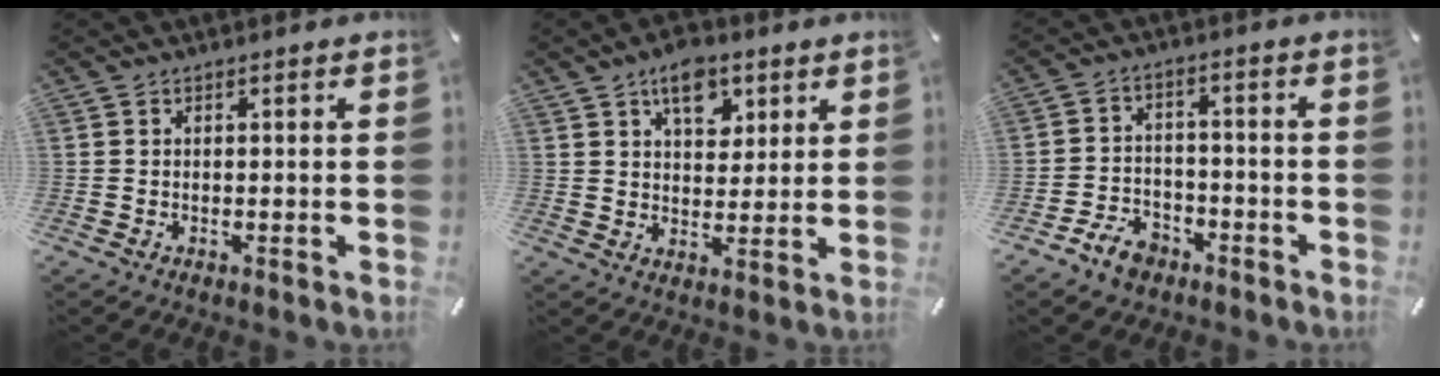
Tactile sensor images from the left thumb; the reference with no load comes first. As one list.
[{"total": 8.8, "force": [4.8, 5.7, 4.8], "torque": [-0.054, -0.018, 0.080]}, {"total": 7.3, "force": [-4.8, 4.8, 2.6], "torque": [-0.053, 0.031, -0.091]}]